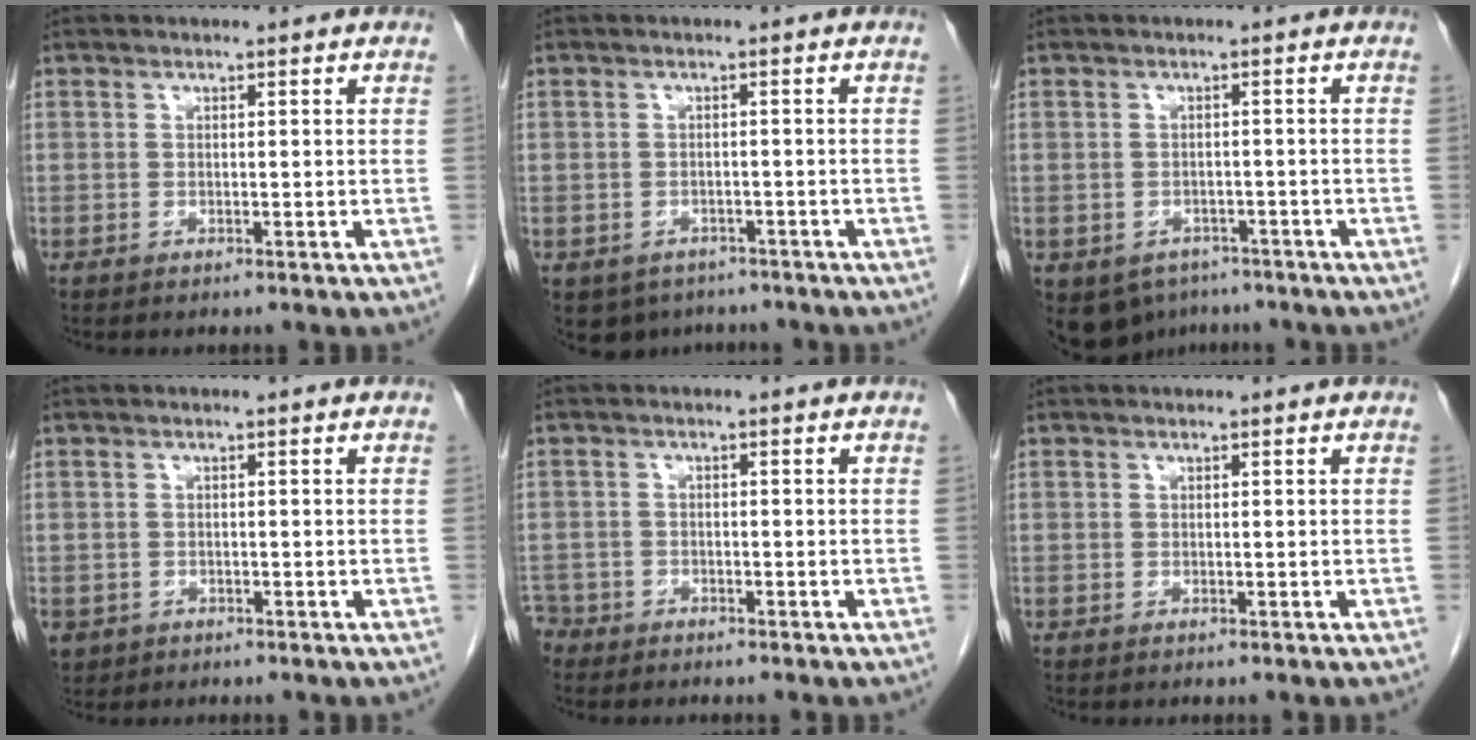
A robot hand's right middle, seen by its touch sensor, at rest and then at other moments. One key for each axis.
{"total": 5.5, "fx": -4.0, "fy": 3.7, "fz": 0.8, "tx": -0.007, "ty": 0.006, "tz": -0.053}
{"total": 8.6, "fx": -5.1, "fy": 6.4, "fz": 2.3, "tx": -0.054, "ty": -0.002, "tz": -0.062}
{"total": 3.1, "fx": -1.6, "fy": 2.5, "fz": 0.7, "tx": -0.016, "ty": -0.001, "tz": -0.023}
{"total": 3.2, "fx": -2.8, "fy": 1.6, "fz": -0.3, "tx": -0.002, "ty": 0.001, "tz": -0.056}
{"total": 0.0}